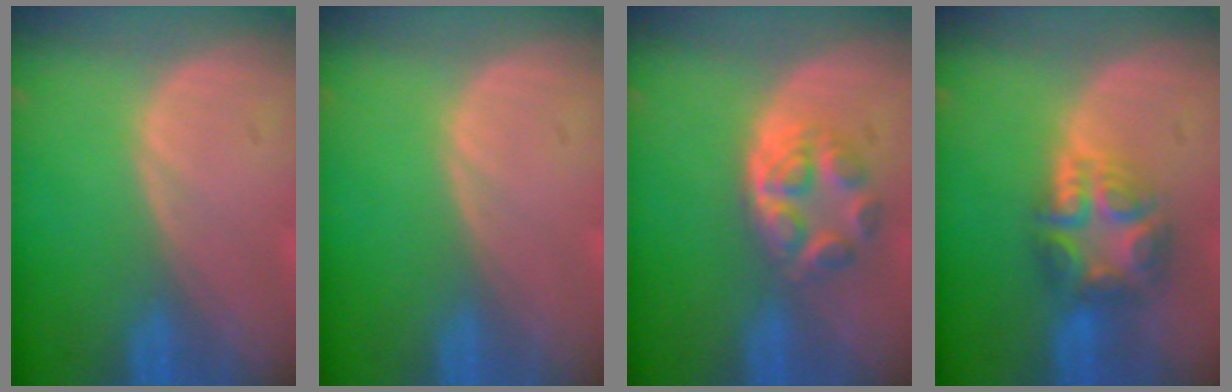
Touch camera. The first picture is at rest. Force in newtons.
{"total": 0.0}
{"total": 6.1, "press": 5.3, "slide": 3.2}
{"total": 7.8, "press": 6.7, "slide": 4.1}